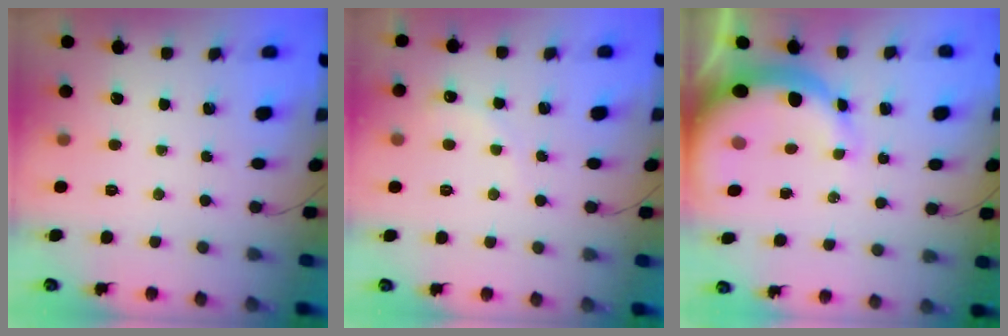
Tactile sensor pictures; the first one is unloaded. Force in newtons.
{"total": 3.0, "press": 2.9, "slide": 0.8}
{"total": 10.6, "press": 10.3, "slide": 2.3}